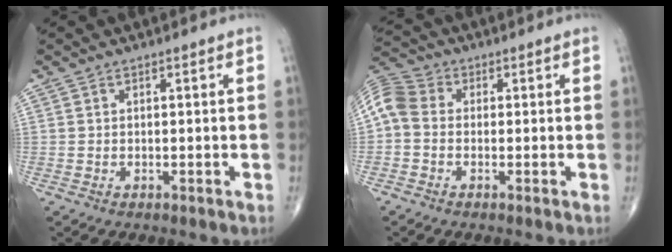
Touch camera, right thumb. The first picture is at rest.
{"total": 6.9, "force": [-0.2, 5.4, 4.3], "torque": [-0.086, 0.019, -0.020]}